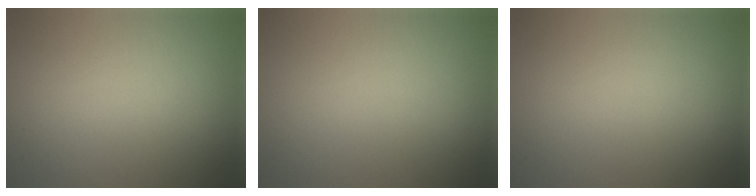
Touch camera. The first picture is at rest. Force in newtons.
{"total": 0.0}
{"total": 0.0}